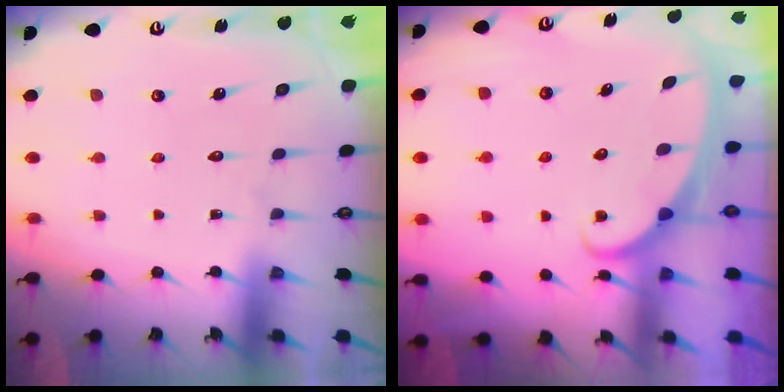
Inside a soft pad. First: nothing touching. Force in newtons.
{"total": 2.4, "press": 2.4, "slide": 0.3}